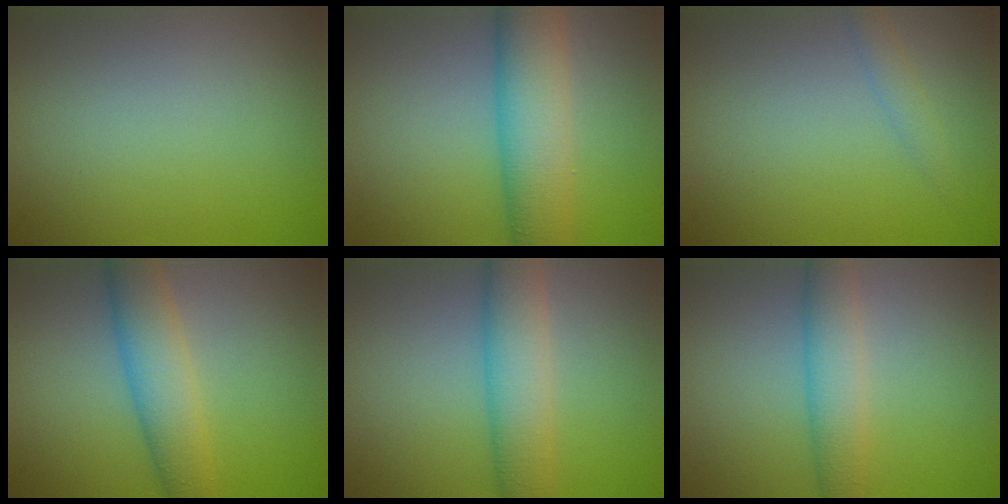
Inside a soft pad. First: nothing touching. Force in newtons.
{"total": 7.2, "press": 7.2, "slide": 0.3}
{"total": 1.3, "press": 1.3, "slide": 0.1}
{"total": 4.9, "press": 4.9, "slide": 0.1}
{"total": 5.0, "press": 5.0, "slide": 0.2}
{"total": 3.6, "press": 3.6, "slide": 0.1}